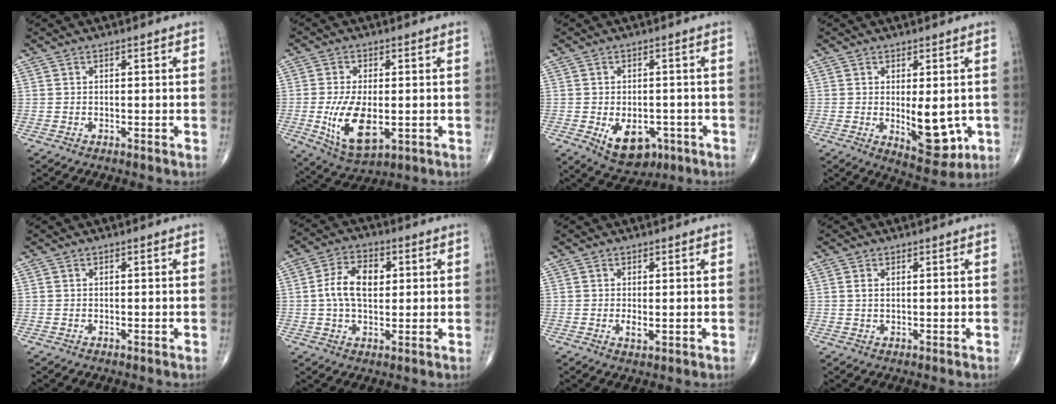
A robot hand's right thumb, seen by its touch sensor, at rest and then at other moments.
{"total": 11.6, "force": [-2.0, 5.8, 9.8], "torque": [-0.175, -0.014, -0.021]}
{"total": 10.4, "force": [-4.2, 6.6, 6.8], "torque": [-0.078, 0.014, -0.050]}
{"total": 9.0, "force": [-1.1, 4.1, 7.9], "torque": [-0.079, -0.018, -0.002]}
{"total": 0.0}
{"total": 9.1, "force": [1.2, 5.5, 7.1], "torque": [-0.121, 0.011, 0.018]}
{"total": 1.6, "force": [-0.1, 0.6, 1.5], "torque": [-0.024, -0.006, 0.002]}
{"total": 1.1, "force": [0.4, 0.5, 0.9], "torque": [-0.022, 0.003, 0.009]}